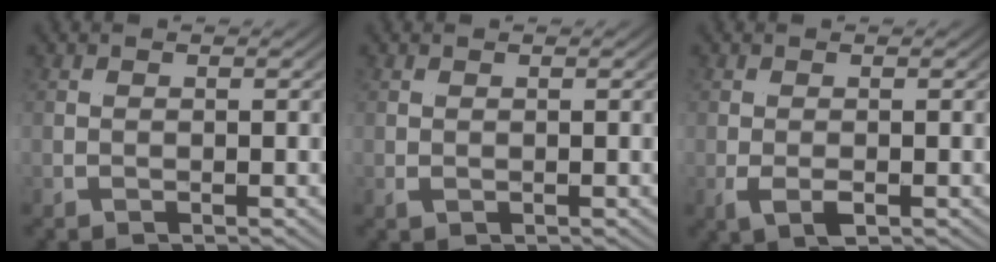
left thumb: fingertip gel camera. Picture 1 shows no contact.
{"total": 0.6, "force": [0.4, -0.4, 0.1], "torque": [-0.001, 0.005, 0.006]}
{"total": 1.0, "force": [0.4, -0.4, 0.9], "torque": [-0.017, 0.011, 0.001]}